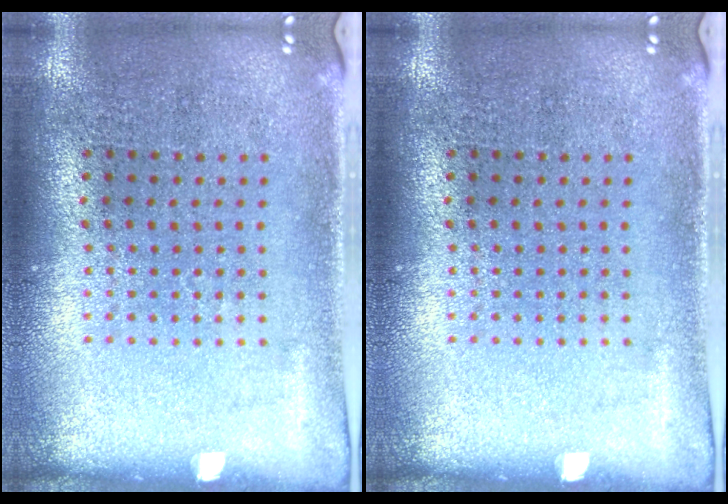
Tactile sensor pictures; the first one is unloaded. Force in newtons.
{"total": 0.0}